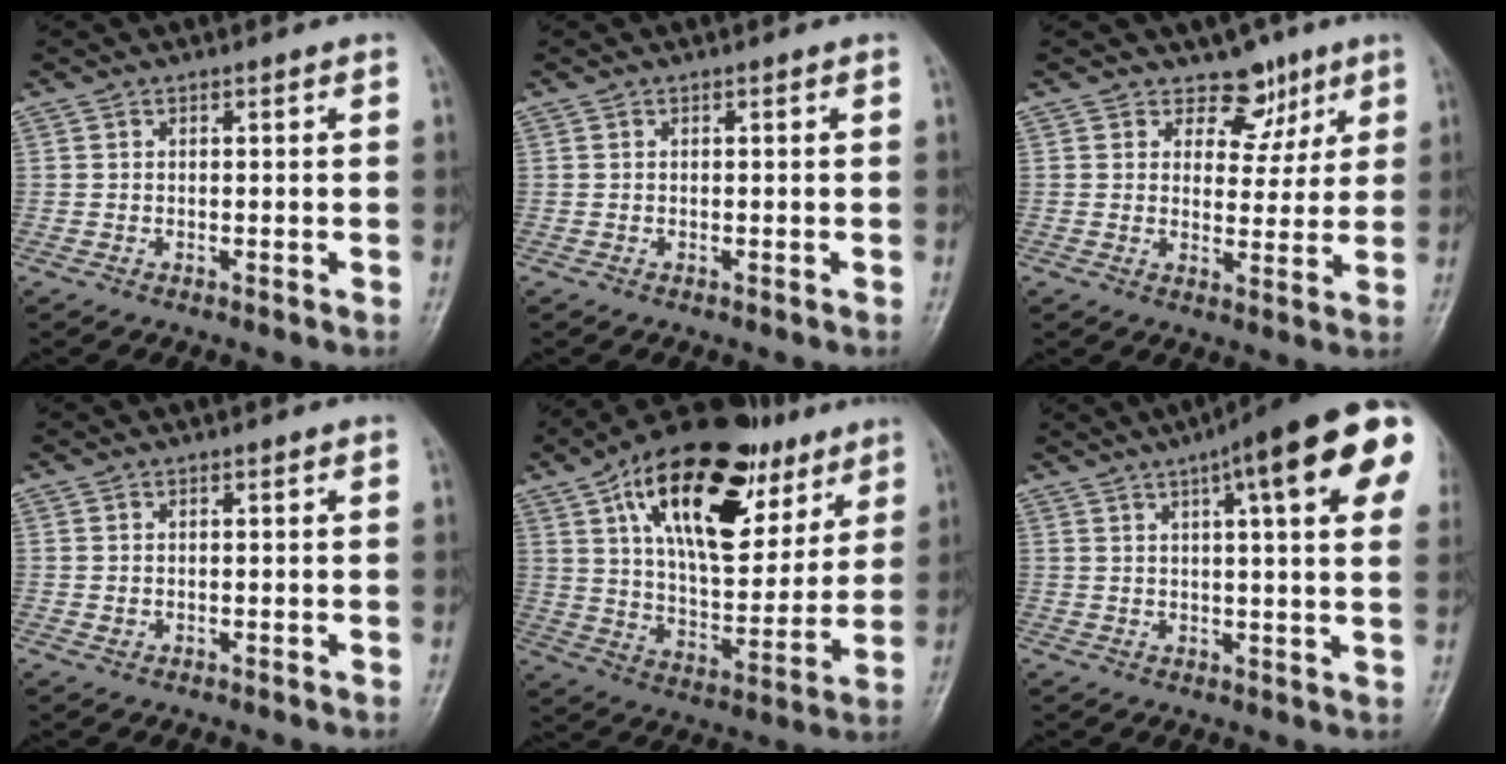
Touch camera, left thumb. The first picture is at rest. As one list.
[{"total": 0.0}, {"total": 6.3, "force": [4.1, 4.4, 1.5], "torque": [0.018, -0.020, 0.060]}, {"total": 0.9, "force": [0.2, 0.6, 0.6], "torque": [-0.009, 0.003, 0.007]}, {"total": 27.8, "force": [13.3, 13.8, 20.1], "torque": [-0.283, -0.018, 0.215]}, {"total": 20.4, "force": [9.0, 4.3, 17.7], "torque": [-0.234, 0.006, 0.110]}]